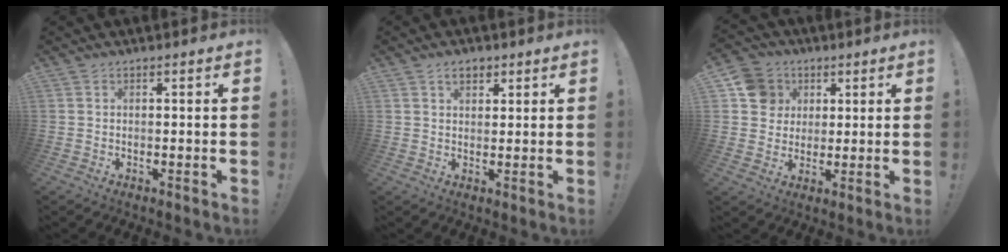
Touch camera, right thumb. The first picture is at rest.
{"total": 3.9, "force": [2.2, 2.4, 2.1], "torque": [-0.030, -0.002, 0.038]}
{"total": 10.3, "force": [3.5, 9.3, 2.8], "torque": [-0.040, -0.010, 0.073]}